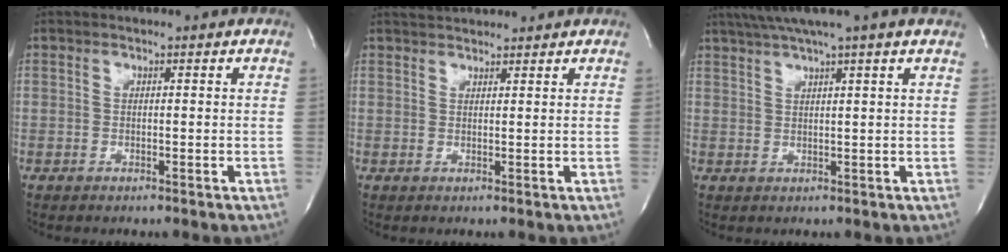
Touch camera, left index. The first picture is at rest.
{"total": 3.7, "force": [3.6, 0.4, 0.6], "torque": [-0.015, 0.030, 0.059]}
{"total": 7.9, "force": [6.2, -1.4, 4.7], "torque": [-0.076, 0.027, 0.084]}